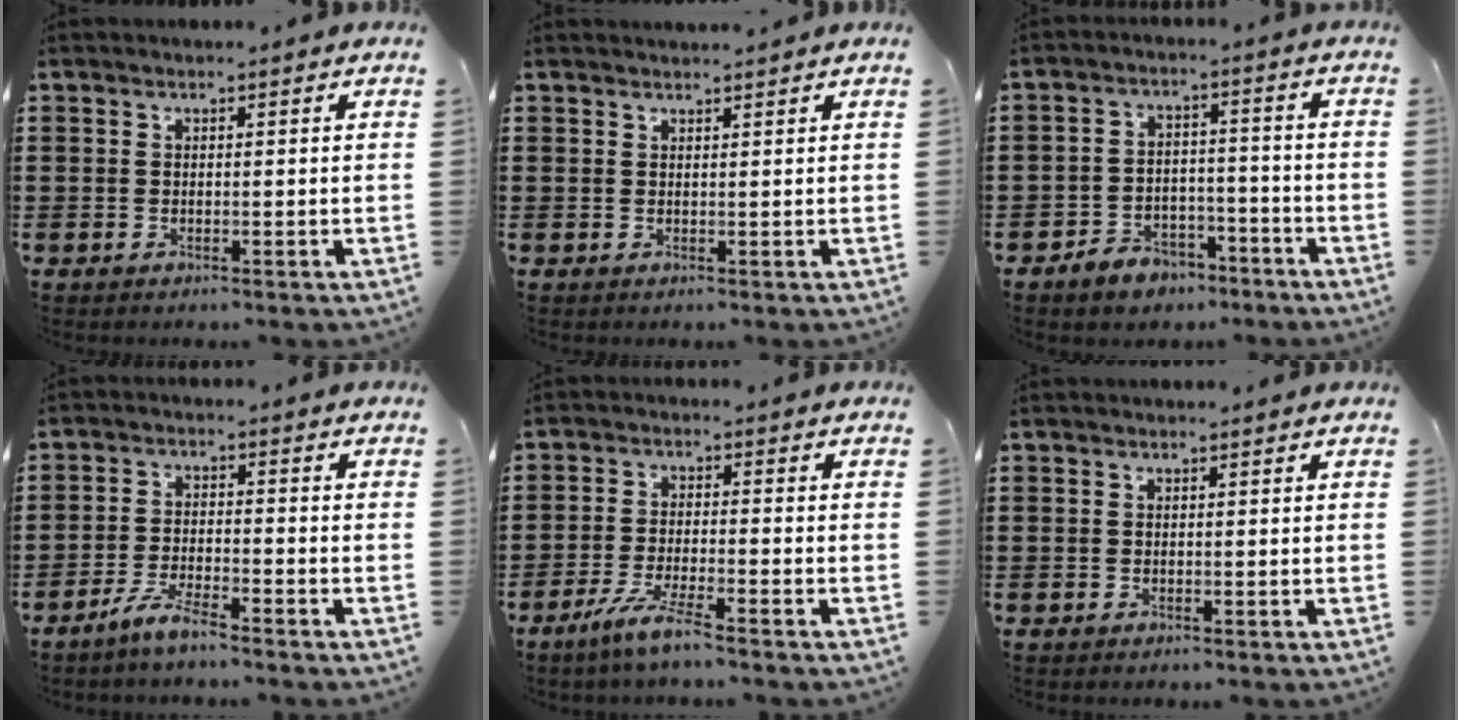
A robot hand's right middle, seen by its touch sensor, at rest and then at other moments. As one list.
[{"total": 1.1, "force": [1.1, -0.1, 0.1], "torque": [-0.003, -0.001, 0.021]}, {"total": 4.8, "force": [-4.3, 2.0, 0.6], "torque": [-0.020, 0.012, -0.088]}, {"total": 4.4, "force": [-3.8, 0.3, 2.2], "torque": [-0.051, -0.003, -0.075]}, {"total": 5.4, "force": [-4.1, 0.1, 3.4], "torque": [-0.075, -0.015, -0.077]}, {"total": 0.0}]